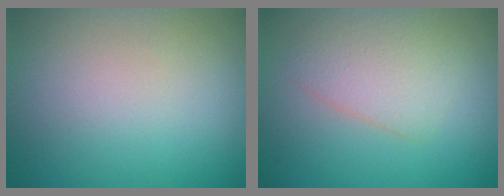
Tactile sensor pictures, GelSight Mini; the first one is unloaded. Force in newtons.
{"total": 3.2, "press": 3.2, "slide": 0.1}